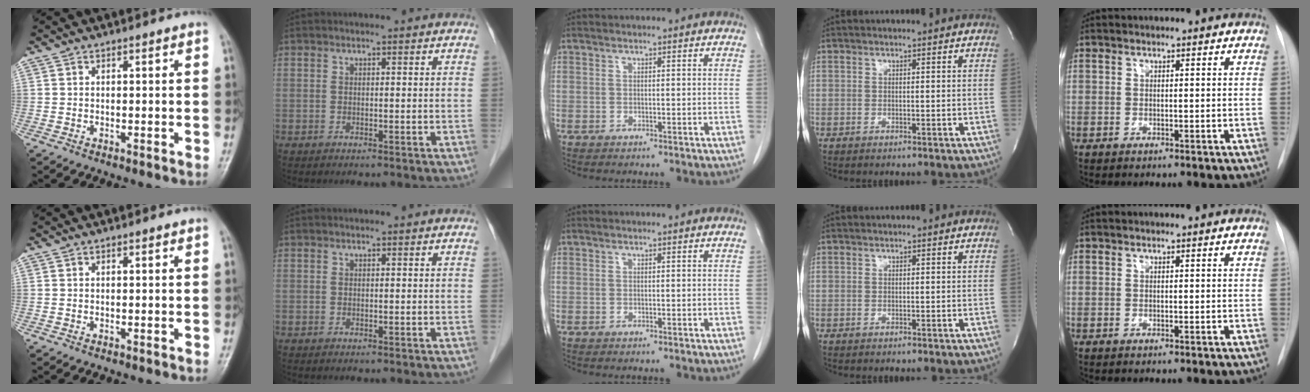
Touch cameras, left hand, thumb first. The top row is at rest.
{}